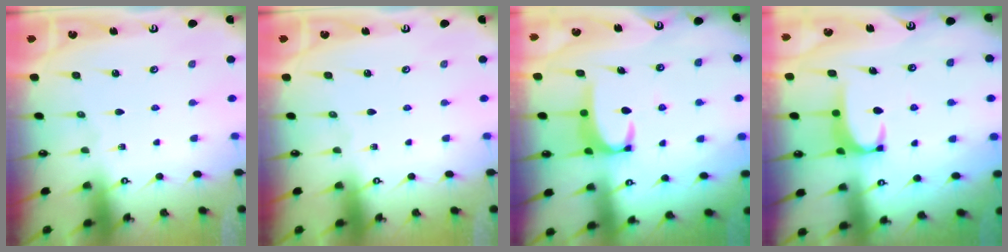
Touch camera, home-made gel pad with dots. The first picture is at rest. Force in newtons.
{"total": 0.0}
{"total": 3.6, "press": 3.5, "slide": 0.5}
{"total": 1.8, "press": 1.7, "slide": 0.6}